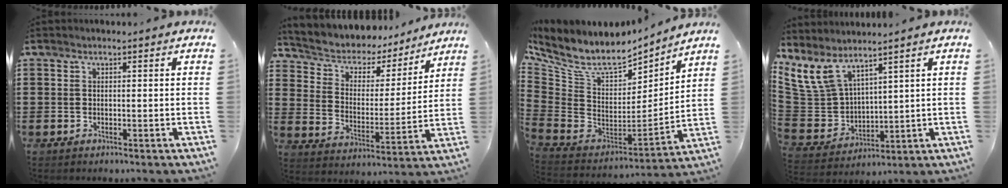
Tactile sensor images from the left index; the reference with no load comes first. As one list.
[{"total": 4.9, "force": [4.1, 2.6, 0.5], "torque": [-0.042, -0.030, 0.066]}, {"total": 9.0, "force": [6.7, 3.5, 4.8], "torque": [-0.118, -0.054, 0.117]}, {"total": 7.5, "force": [5.3, 3.5, 4.0], "torque": [-0.125, -0.036, 0.094]}]